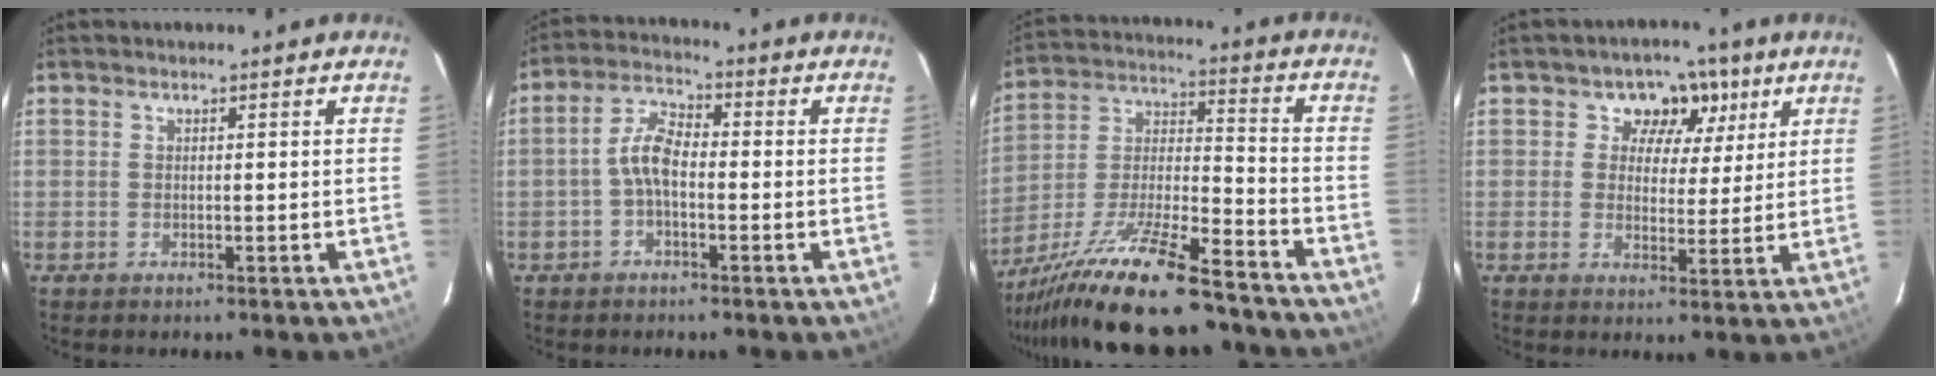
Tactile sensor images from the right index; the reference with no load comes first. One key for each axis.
{"total": 5.3, "fx": -1.4, "fy": 2.5, "fz": 4.4, "tx": -0.095, "ty": 0.019, "tz": -0.031}
{"total": 23.8, "fx": -19.2, "fy": 3.6, "fz": 13.5, "tx": -0.259, "ty": -0.036, "tz": -0.314}
{"total": 7.2, "fx": 3.2, "fy": 6.0, "fz": 2.2, "tx": -0.028, "ty": 0.003, "tz": 0.040}